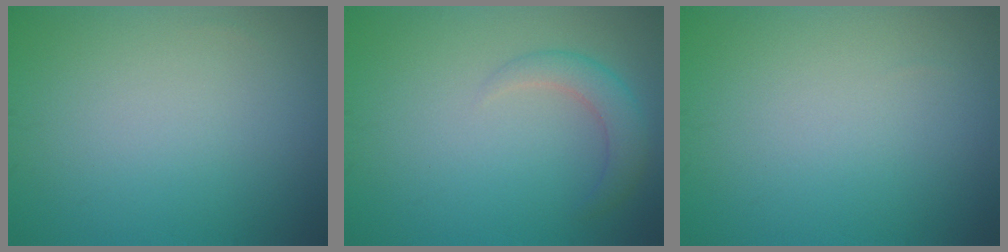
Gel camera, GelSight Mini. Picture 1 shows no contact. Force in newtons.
{"total": 2.5, "press": 2.5, "slide": 0.1}
{"total": 0.0}